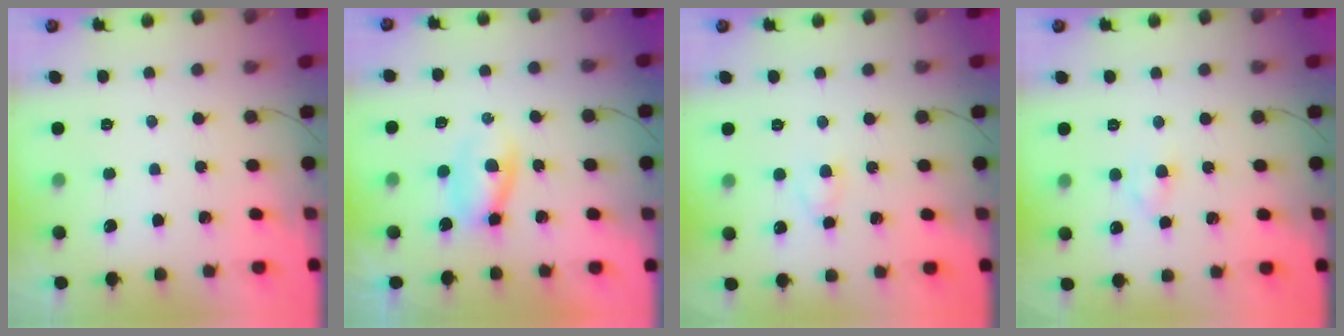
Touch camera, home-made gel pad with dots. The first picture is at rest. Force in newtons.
{"total": 2.8, "press": 2.5, "slide": 1.2}
{"total": 2.5, "press": 2.3, "slide": 1.1}
{"total": 2.2, "press": 2.1, "slide": 0.8}